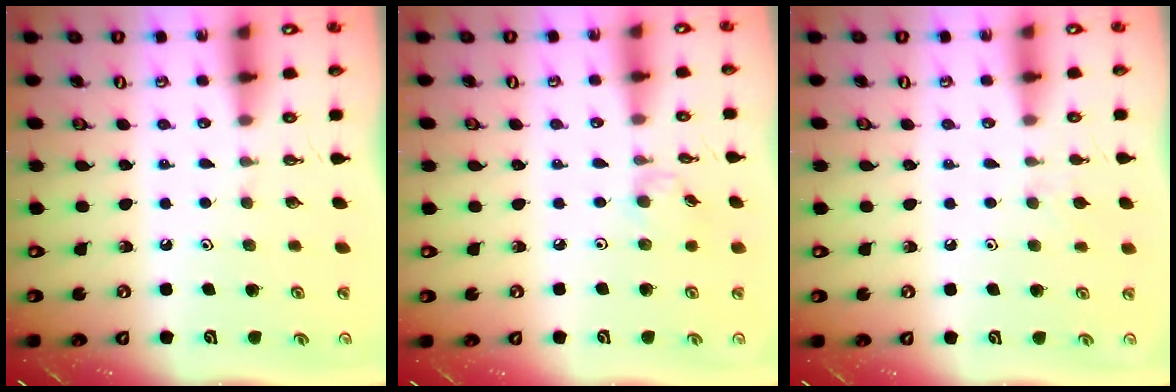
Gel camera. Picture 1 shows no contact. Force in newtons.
{"total": 2.5, "press": 2.5, "slide": 0.4}
{"total": 3.8, "press": 3.7, "slide": 0.7}